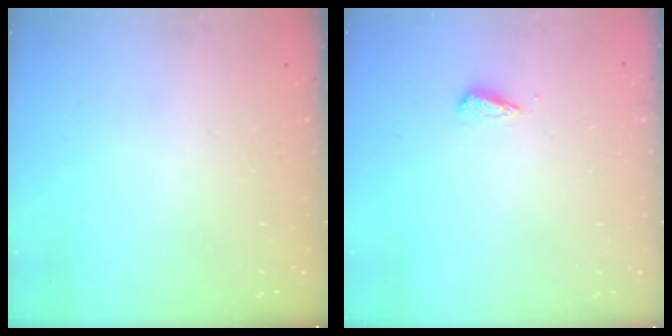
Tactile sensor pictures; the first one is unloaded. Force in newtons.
{"total": 3.0, "press": 3.0, "slide": 0.1}